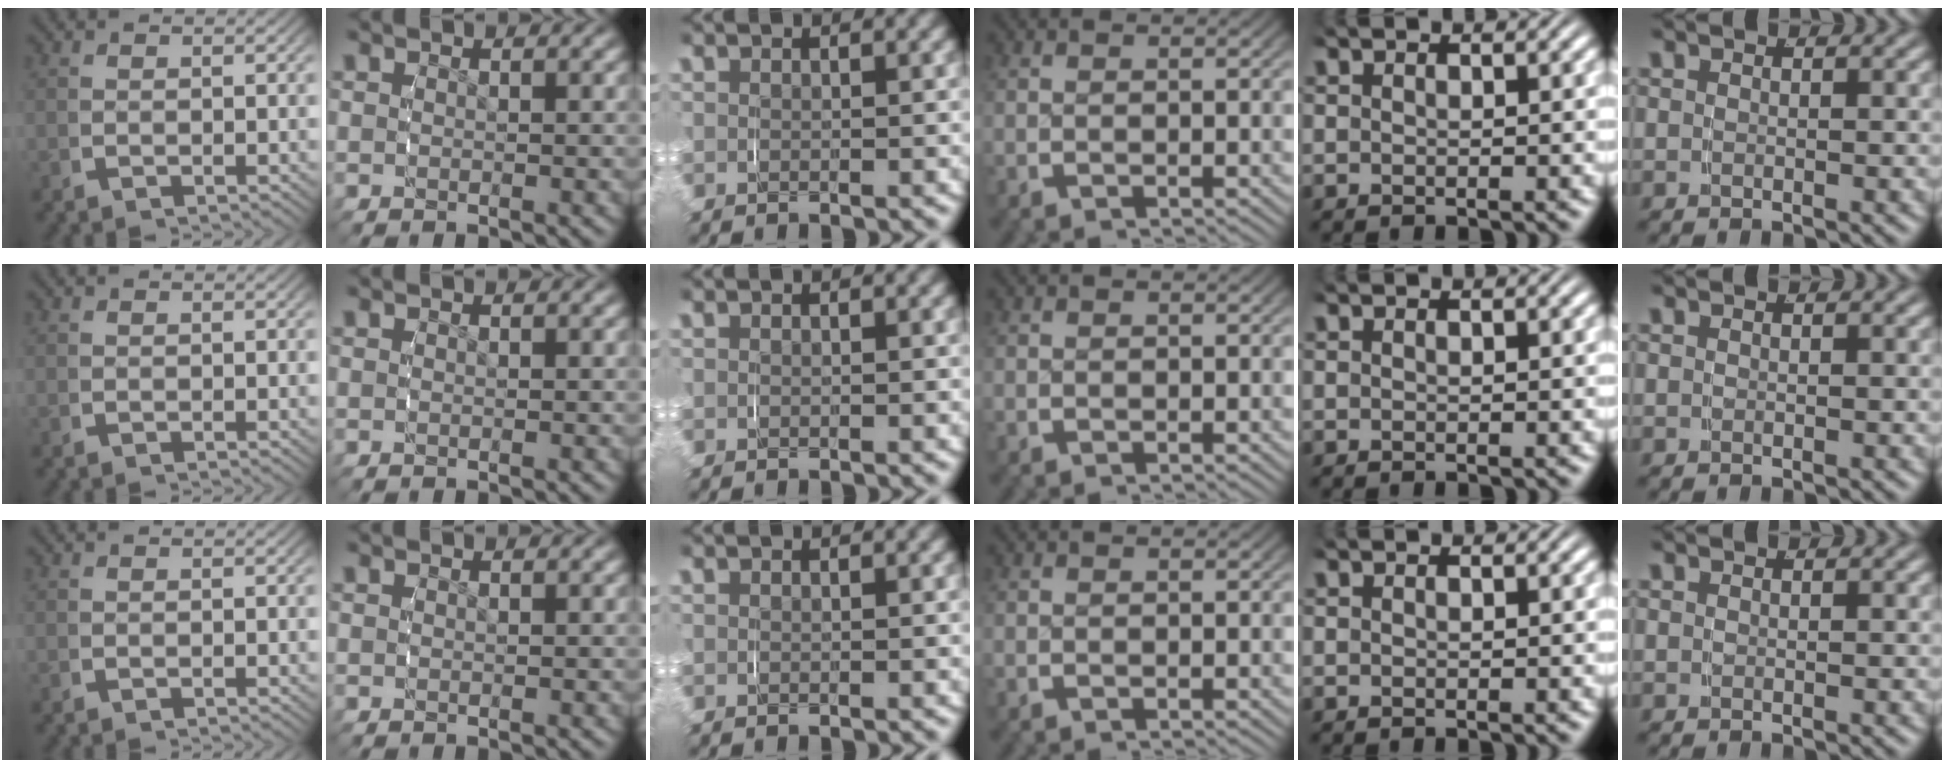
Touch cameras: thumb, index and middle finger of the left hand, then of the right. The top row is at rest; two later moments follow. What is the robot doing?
{"motion": "grasp_and_lifting", "object": "paper towel"}